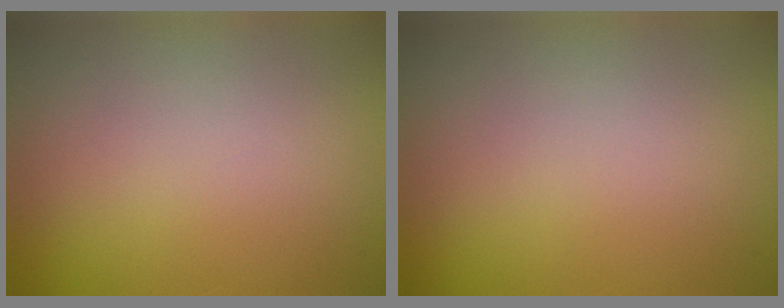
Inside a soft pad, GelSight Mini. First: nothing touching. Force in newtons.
{"total": 0.0}